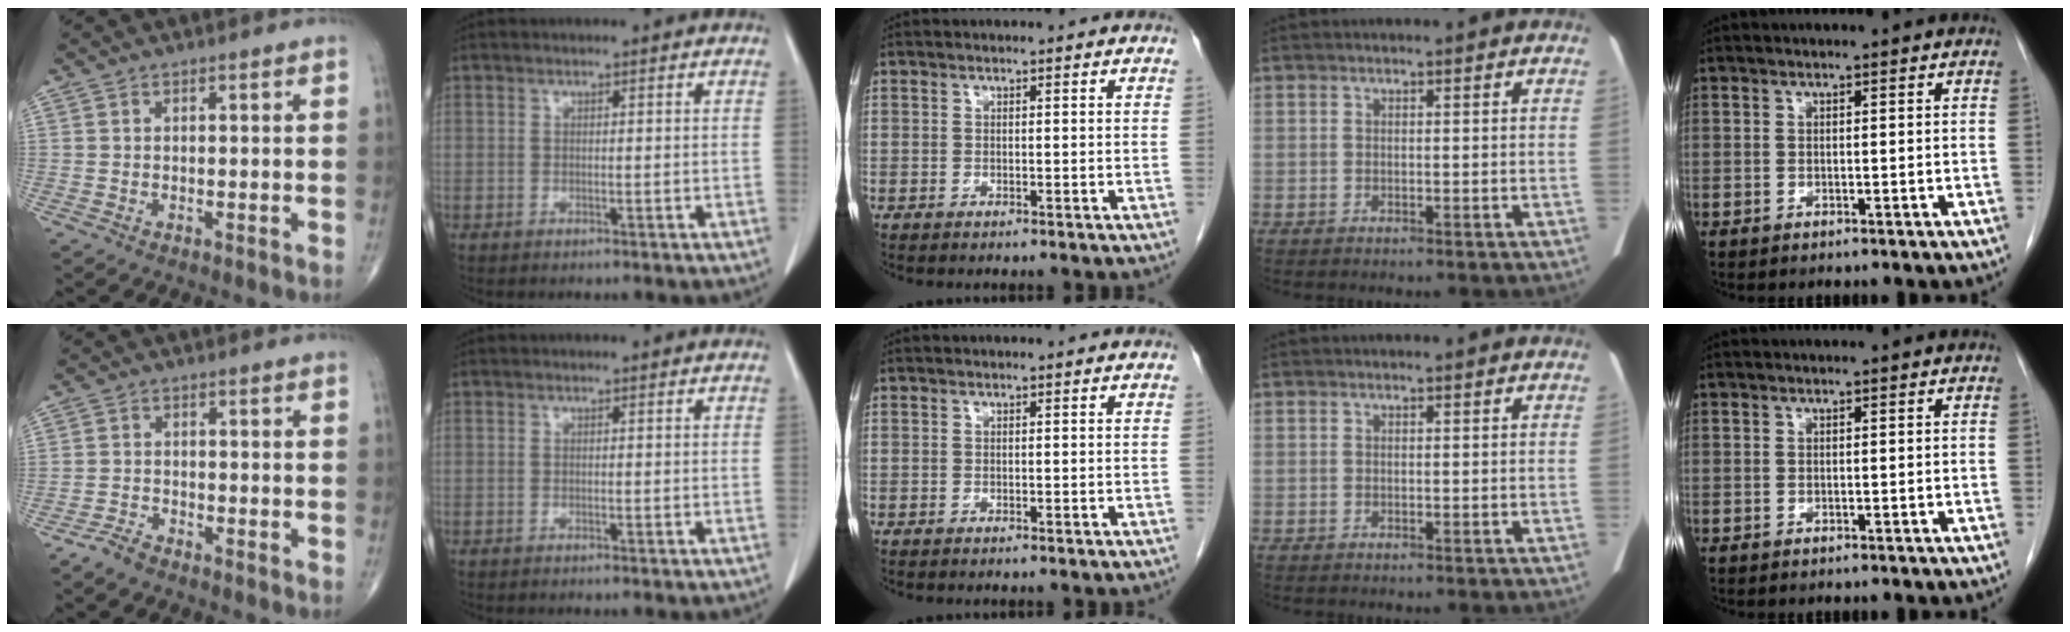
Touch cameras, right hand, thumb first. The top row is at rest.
{"thumb": {"total": 2.5, "force": [-2.2, 0.7, 0.9], "torque": [-0.023, 0.004, -0.046]}}